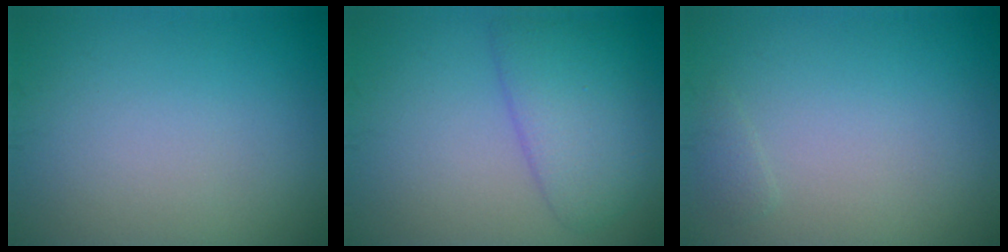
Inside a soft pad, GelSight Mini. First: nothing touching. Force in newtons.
{"total": 4.3, "press": 4.3, "slide": 0.3}
{"total": 0.6, "press": 0.6, "slide": 0.1}